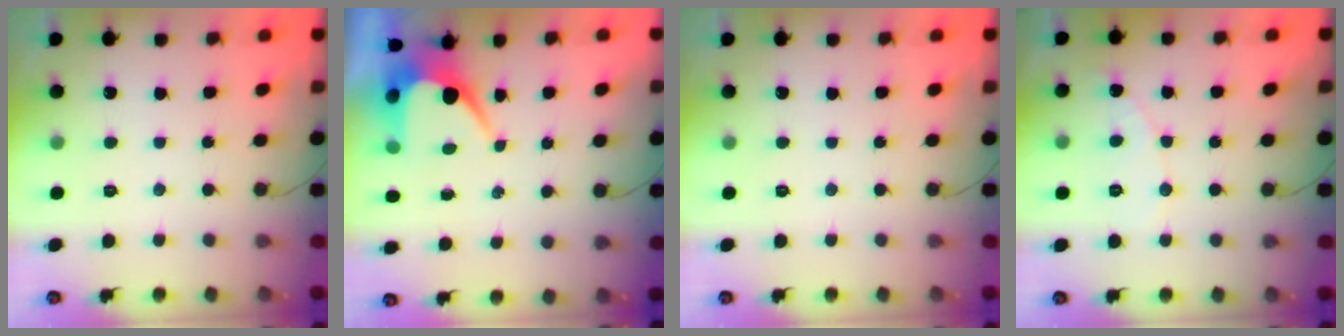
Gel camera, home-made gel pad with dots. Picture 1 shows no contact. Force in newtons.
{"total": 7.4, "press": 7.4, "slide": 0.3}
{"total": 0.0}
{"total": 3.7, "press": 3.7, "slide": 0.4}